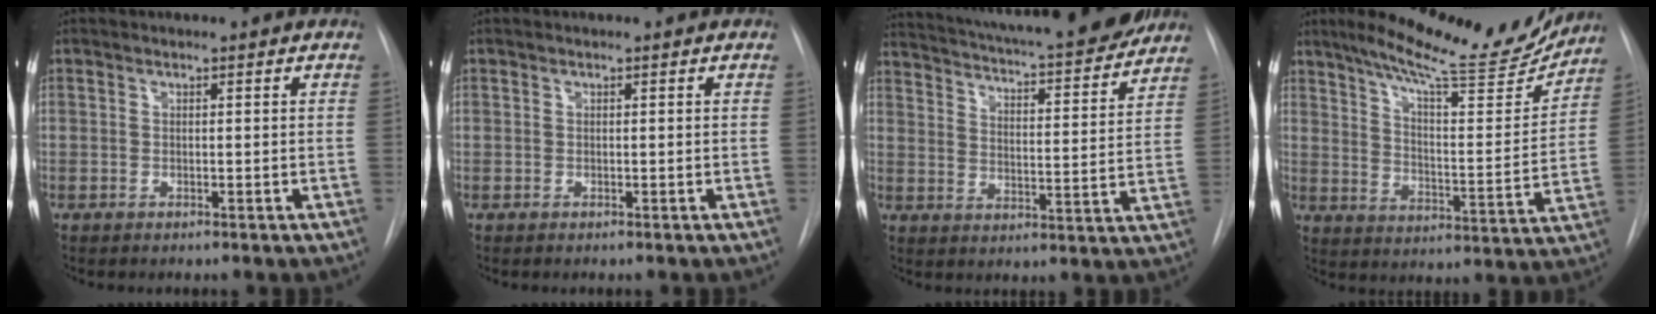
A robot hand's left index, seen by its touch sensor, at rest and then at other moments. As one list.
[{"total": 0.0}, {"total": 22.9, "force": [20.6, 2.3, 9.8], "torque": [-0.164, -0.021, 0.279]}, {"total": 19.0, "force": [16.7, 2.4, 8.7], "torque": [-0.131, -0.029, 0.236]}]